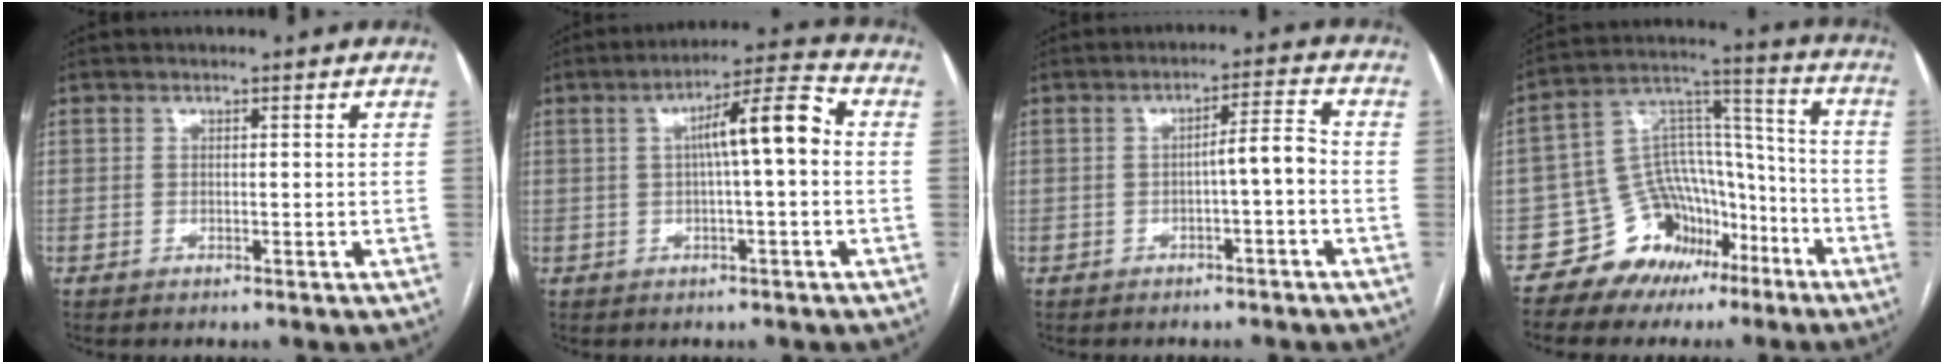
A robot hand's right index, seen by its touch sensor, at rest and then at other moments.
{"total": 8.7, "force": [0.7, 0.9, 8.6], "torque": [-0.137, 0.028, 0.010]}
{"total": 4.2, "force": [-1.0, 0.4, 4.0], "torque": [-0.057, 0.016, -0.013]}
{"total": 13.6, "force": [-8.1, 9.9, 4.7], "torque": [-0.073, 0.082, -0.125]}